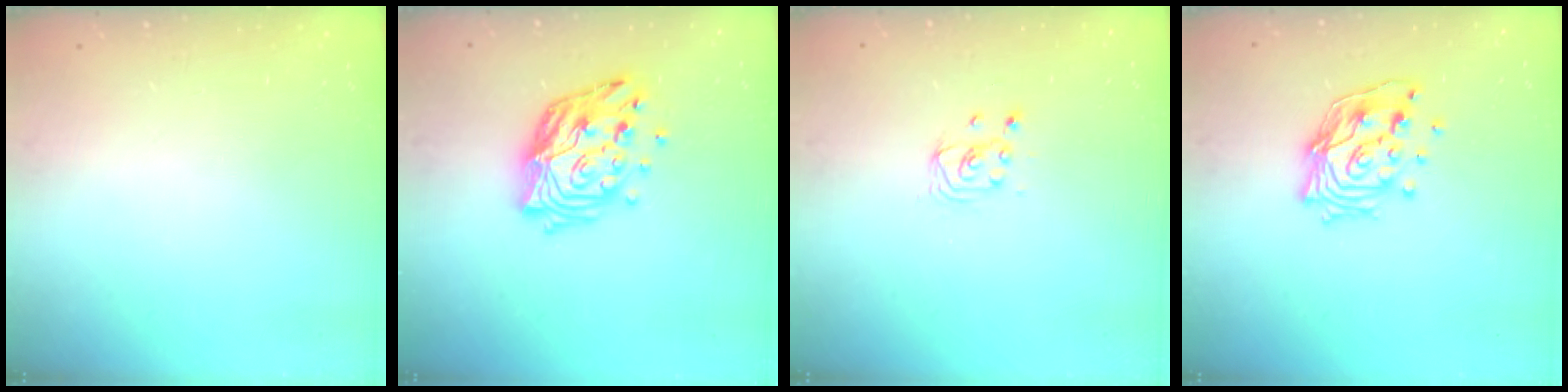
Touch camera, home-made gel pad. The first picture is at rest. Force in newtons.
{"total": 16.5, "press": 16.4, "slide": 1.7}
{"total": 2.2, "press": 2.2, "slide": 0.3}
{"total": 15.0, "press": 14.9, "slide": 2.0}